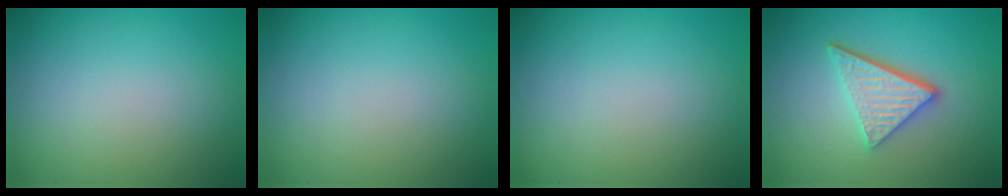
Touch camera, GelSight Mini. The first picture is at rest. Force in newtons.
{"total": 0.0}
{"total": 0.0}
{"total": 4.6, "press": 3.4, "slide": 3.1}